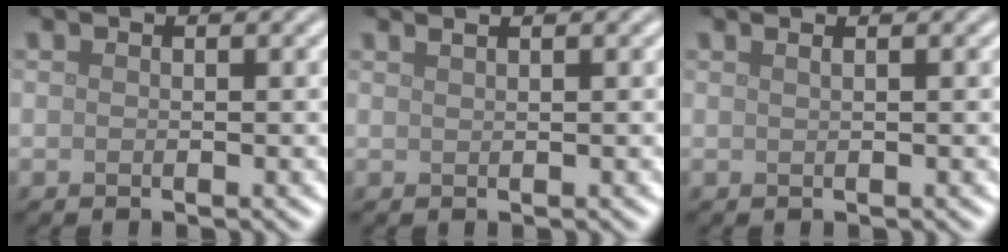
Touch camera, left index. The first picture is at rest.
{"total": 1.7, "force": [1.2, 0.7, 1.0], "torque": [0.000, -0.001, 0.001]}
{"total": 1.7, "force": [0.9, 0.9, 1.1], "torque": [0.001, -0.001, -0.006]}